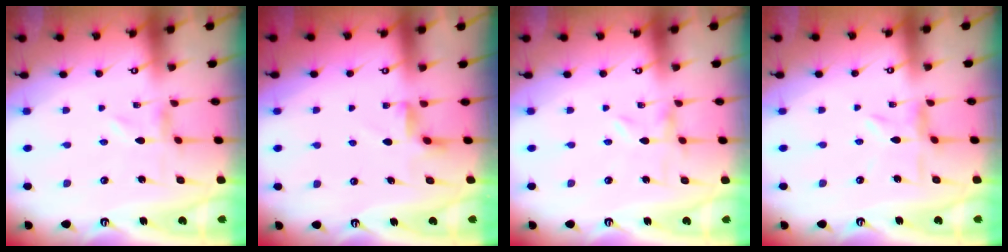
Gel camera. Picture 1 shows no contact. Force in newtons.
{"total": 2.9, "press": 2.8, "slide": 0.5}
{"total": 0.0}
{"total": 4.3, "press": 4.3, "slide": 0.4}